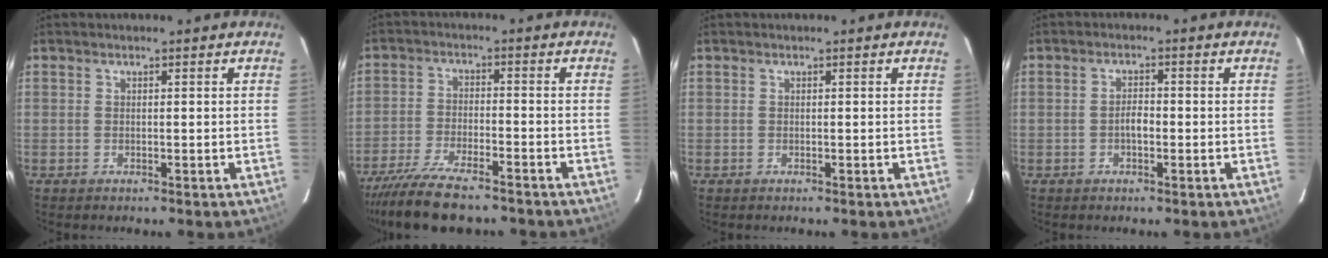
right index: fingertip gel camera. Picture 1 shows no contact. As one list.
[{"total": 12.8, "force": [-10.6, 3.1, 6.4], "torque": [-0.150, -0.027, -0.186]}, {"total": 0.0}, {"total": 2.2, "force": [-0.7, 1.0, 1.8], "torque": [-0.035, 0.006, -0.013]}]